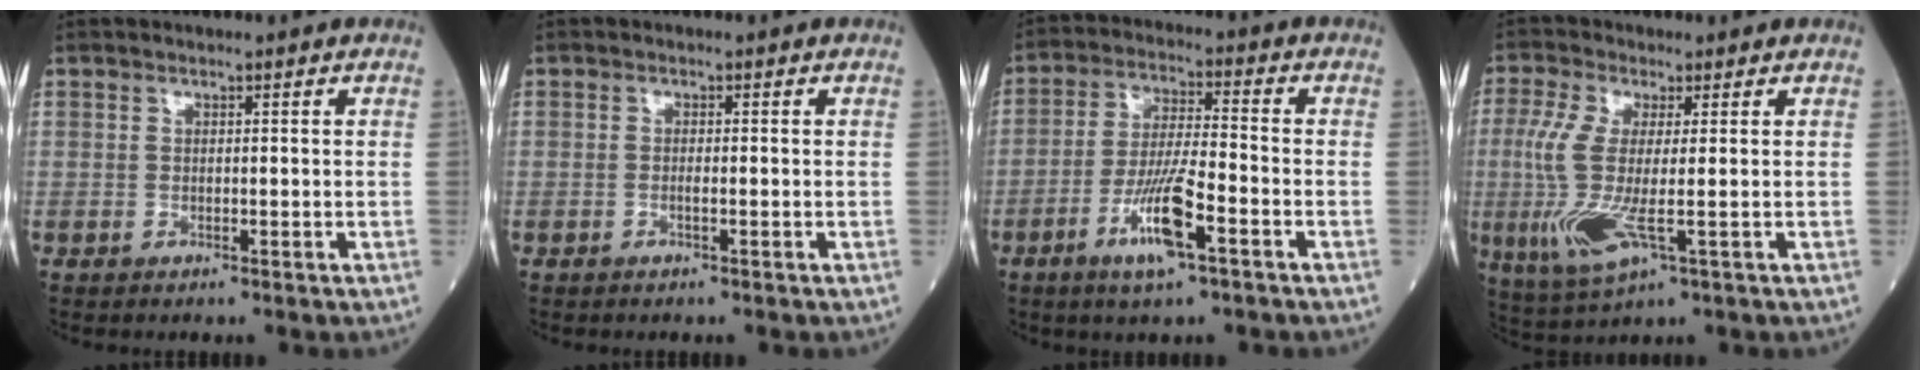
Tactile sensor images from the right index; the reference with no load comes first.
{"total": 0.8, "force": [-0.4, 0.0, 0.7], "torque": [-0.013, 0.000, -0.009]}
{"total": 9.5, "force": [-4.6, 0.9, 8.3], "torque": [-0.160, -0.010, -0.085]}
{"total": 9.4, "force": [-1.3, 1.9, 9.1], "torque": [-0.219, -0.021, -0.027]}